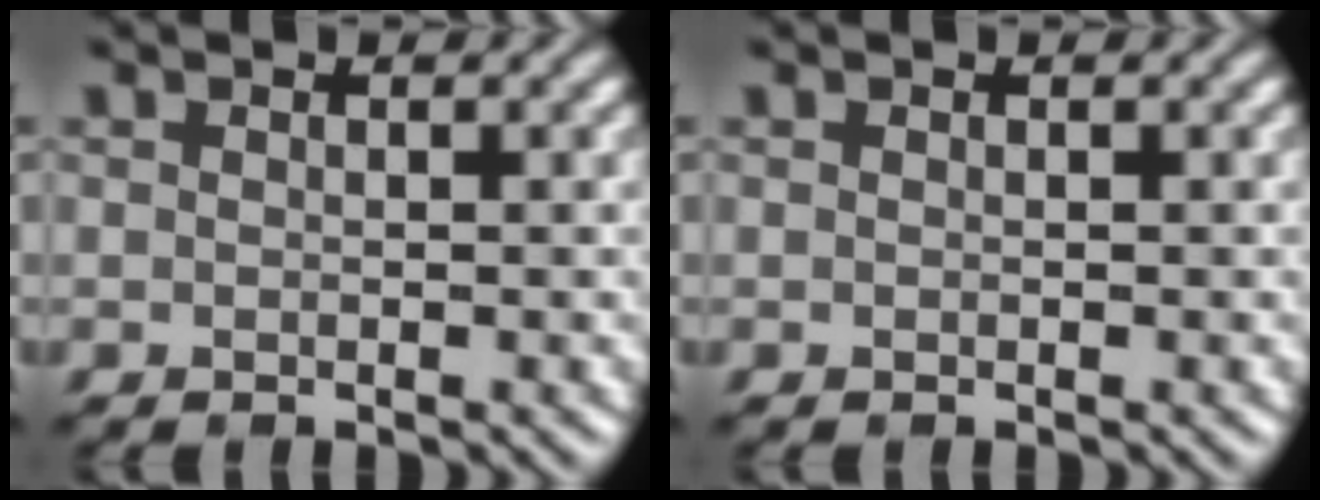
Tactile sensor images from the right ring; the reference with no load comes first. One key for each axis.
{"total": 0.0}